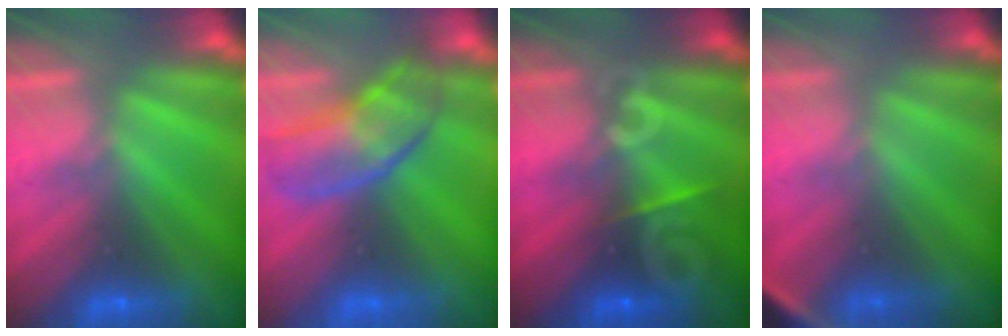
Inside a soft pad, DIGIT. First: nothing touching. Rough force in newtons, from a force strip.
{"total": 2.8}
{"total": 8.3}
{"total": 2.8}